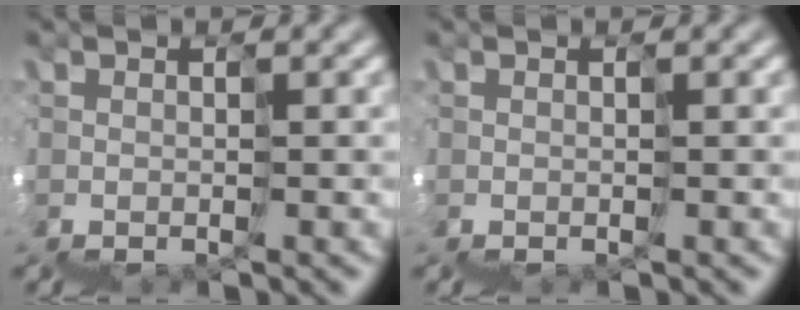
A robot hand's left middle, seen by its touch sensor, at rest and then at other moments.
{"total": 0.0}